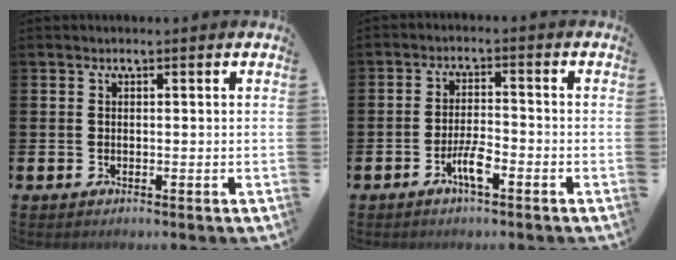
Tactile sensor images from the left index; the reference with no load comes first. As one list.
[{"total": 3.7, "force": [-1.9, 0.9, 3.1], "torque": [-0.059, 0.002, -0.036]}]